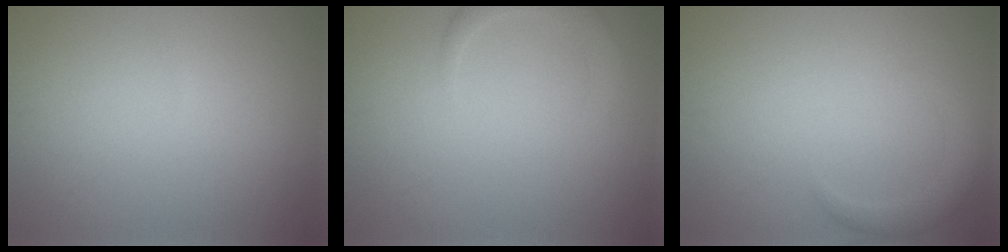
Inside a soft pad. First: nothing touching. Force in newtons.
{"total": 2.3, "press": 2.3, "slide": 0.2}
{"total": 2.4, "press": 2.4, "slide": 0.2}